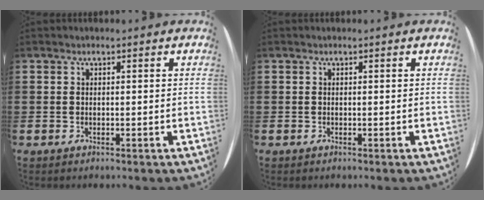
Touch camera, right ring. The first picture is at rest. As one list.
[{"total": 0.0}]